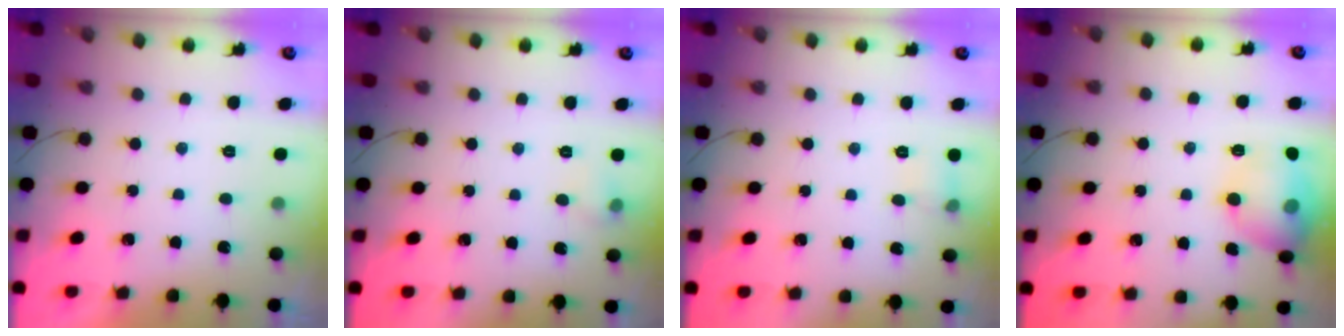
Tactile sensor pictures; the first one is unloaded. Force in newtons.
{"total": 5.3, "press": 5.1, "slide": 1.5}
{"total": 5.4, "press": 5.2, "slide": 1.7}
{"total": 14.2, "press": 13.8, "slide": 3.3}